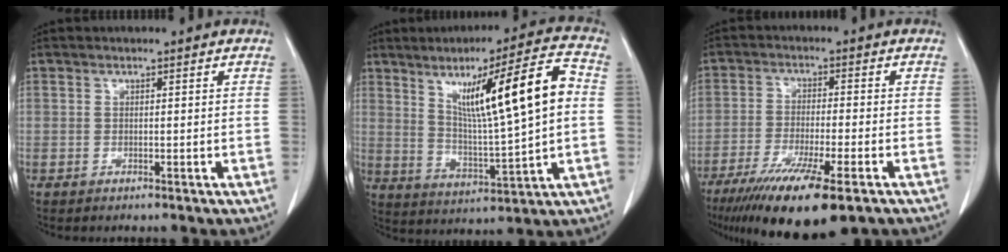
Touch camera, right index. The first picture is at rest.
{"total": 15.8, "force": [3.5, 0.7, 15.4], "torque": [-0.244, 0.014, 0.059]}
{"total": 14.8, "force": [-9.7, 1.9, 11.0], "torque": [-0.178, -0.040, -0.157]}